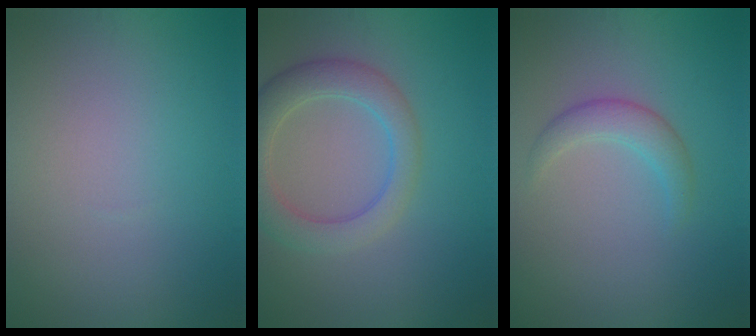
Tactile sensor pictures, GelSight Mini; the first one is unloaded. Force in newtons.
{"total": 4.6, "press": 4.6, "slide": 0.2}
{"total": 2.1, "press": 2.1, "slide": 0.1}